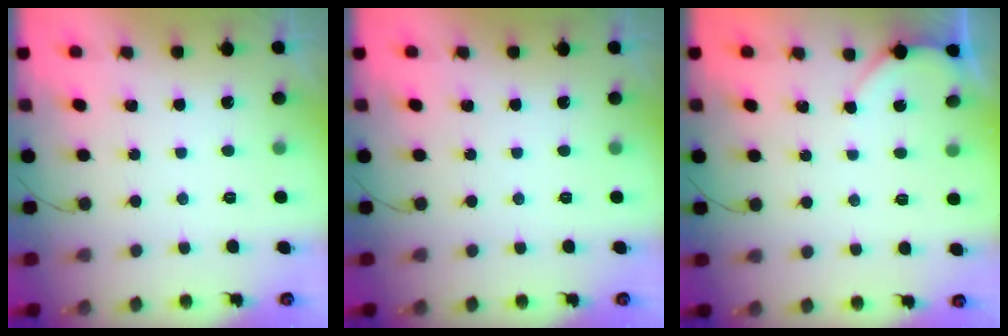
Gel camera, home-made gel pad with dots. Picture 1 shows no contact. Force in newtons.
{"total": 0.0}
{"total": 2.1, "press": 2.1, "slide": 0.2}